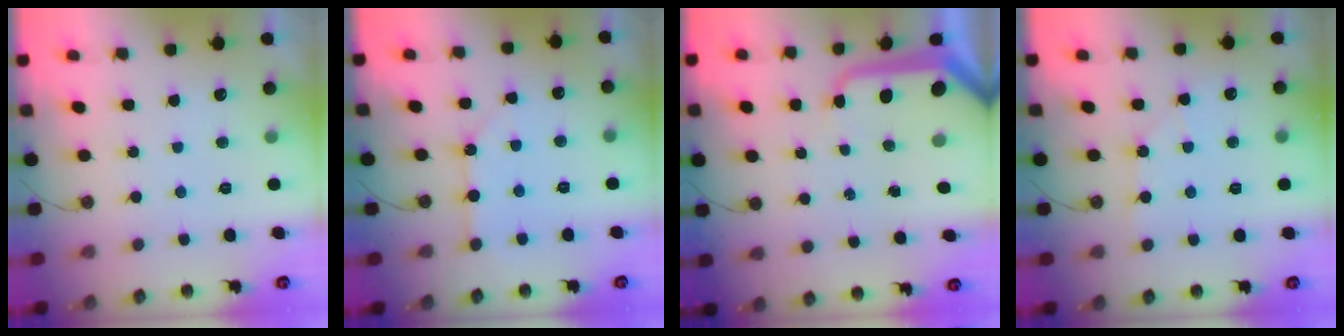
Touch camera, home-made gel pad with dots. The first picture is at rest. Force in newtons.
{"total": 2.5, "press": 2.5, "slide": 0.3}
{"total": 12.4, "press": 12.4, "slide": 1.3}
{"total": 4.9, "press": 4.9, "slide": 0.7}